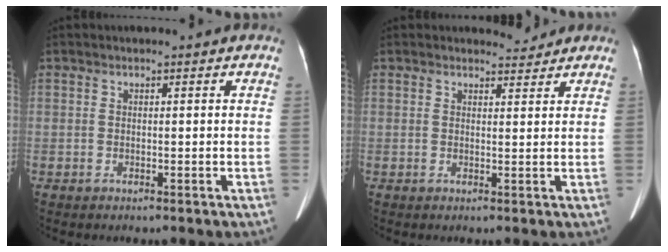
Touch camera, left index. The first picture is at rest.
{"total": 1.9, "force": [1.8, 0.3, -0.4], "torque": [0.001, -0.009, 0.024]}